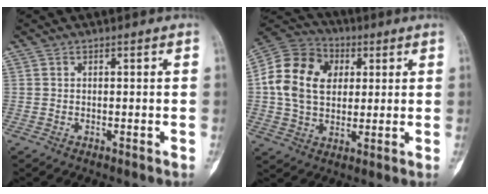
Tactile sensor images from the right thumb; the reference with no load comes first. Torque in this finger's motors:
{"motor_torque": [-1.04, 1.60, 1.52, 0.13, 0.27]}